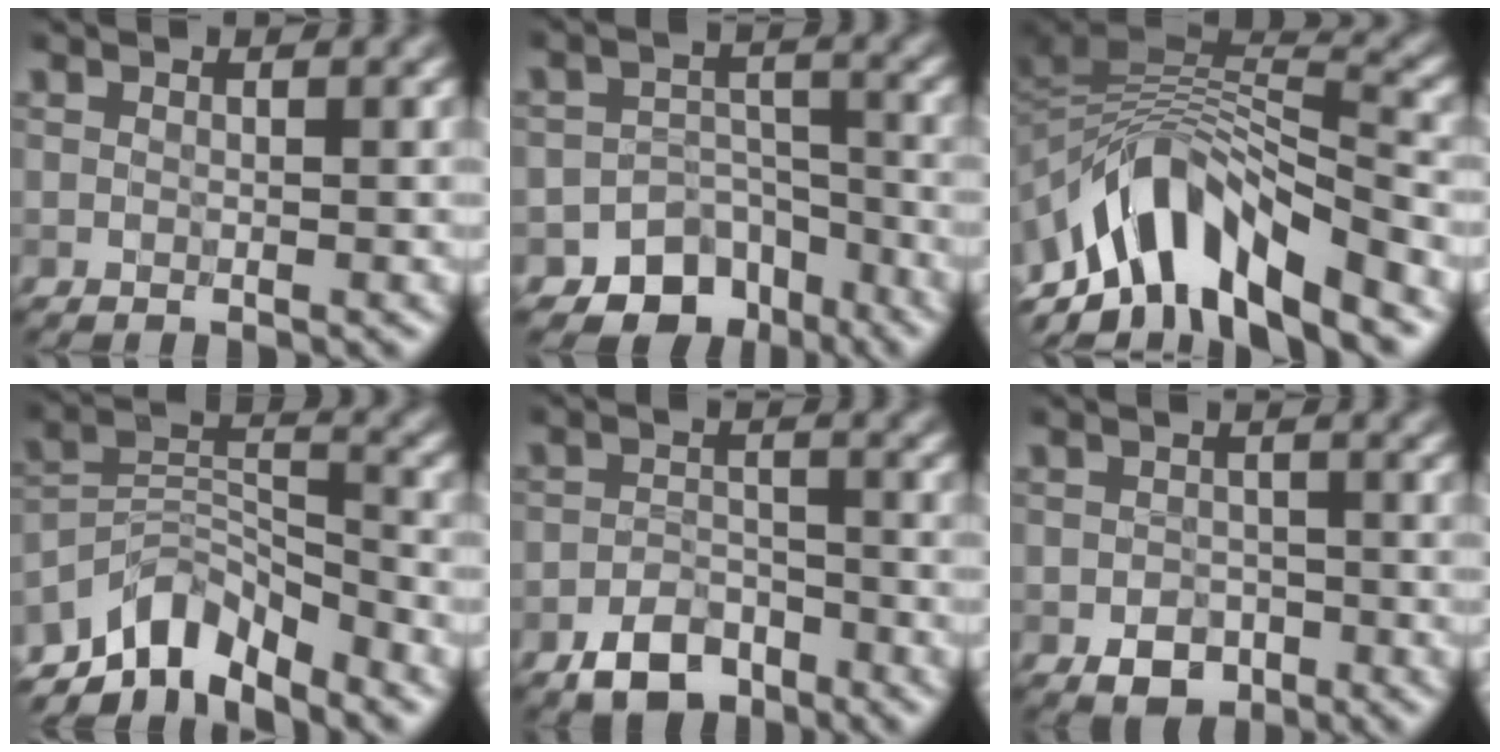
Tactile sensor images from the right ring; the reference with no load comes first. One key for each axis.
{"total": 7.7, "fx": -5.6, "fy": 5.0, "fz": 1.6, "tx": 0.002, "ty": -0.007, "tz": -0.073}
{"total": 10.6, "fx": -5.0, "fy": 4.4, "fz": 8.2, "tx": -0.133, "ty": 0.014, "tz": -0.094}
{"total": 7.4, "fx": -5.7, "fy": 3.2, "fz": 3.6, "tx": -0.050, "ty": -0.003, "tz": -0.116}
{"total": 4.1, "fx": -2.9, "fy": 2.3, "fz": 1.8, "tx": -0.026, "ty": -0.001, "tz": -0.057}
{"total": 2.9, "fx": -1.5, "fy": 2.1, "fz": 1.4, "tx": -0.015, "ty": -0.004, "tz": -0.028}